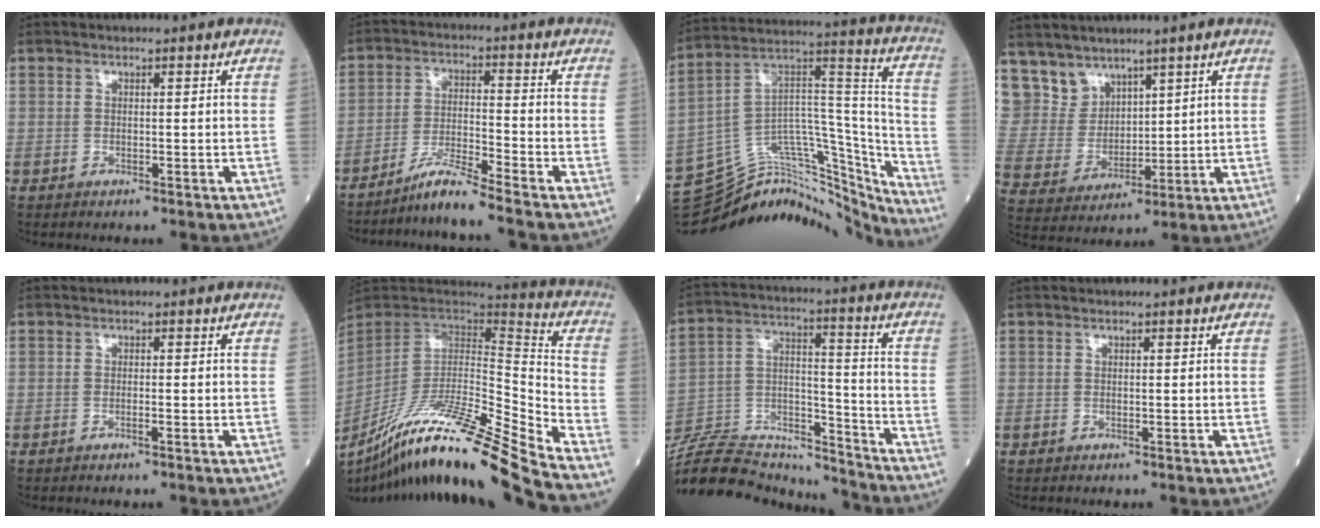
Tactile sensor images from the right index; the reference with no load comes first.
{"total": 2.6, "force": [-2.4, -0.7, 0.8], "torque": [-0.017, -0.006, -0.047]}
{"total": 26.2, "force": [-24.6, 5.4, 7.2], "torque": [-0.097, 0.060, -0.368]}
{"total": 9.8, "force": [7.6, 6.1, 0.8], "torque": [-0.031, 0.021, 0.174]}
{"total": 0.6, "force": [-0.4, 0.0, 0.5], "torque": [-0.012, 0.001, -0.005]}
{"total": 25.7, "force": [-20.4, -1.4, 15.5], "torque": [-0.246, -0.046, -0.357]}
{"total": 23.0, "force": [-21.7, 4.8, 6.0], "torque": [-0.162, 0.019, -0.351]}
{"total": 0.0}